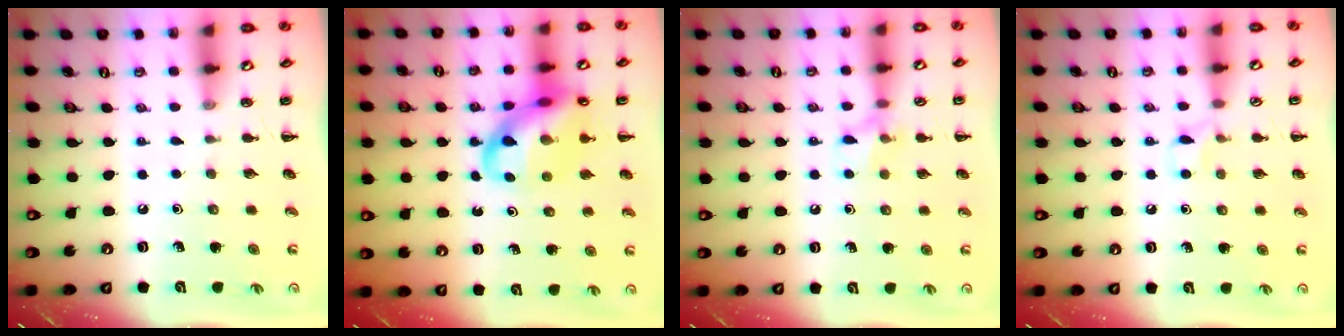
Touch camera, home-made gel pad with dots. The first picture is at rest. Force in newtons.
{"total": 15.4, "press": 15.1, "slide": 3.3}
{"total": 7.7, "press": 7.6, "slide": 1.6}
{"total": 4.3, "press": 4.0, "slide": 1.7}